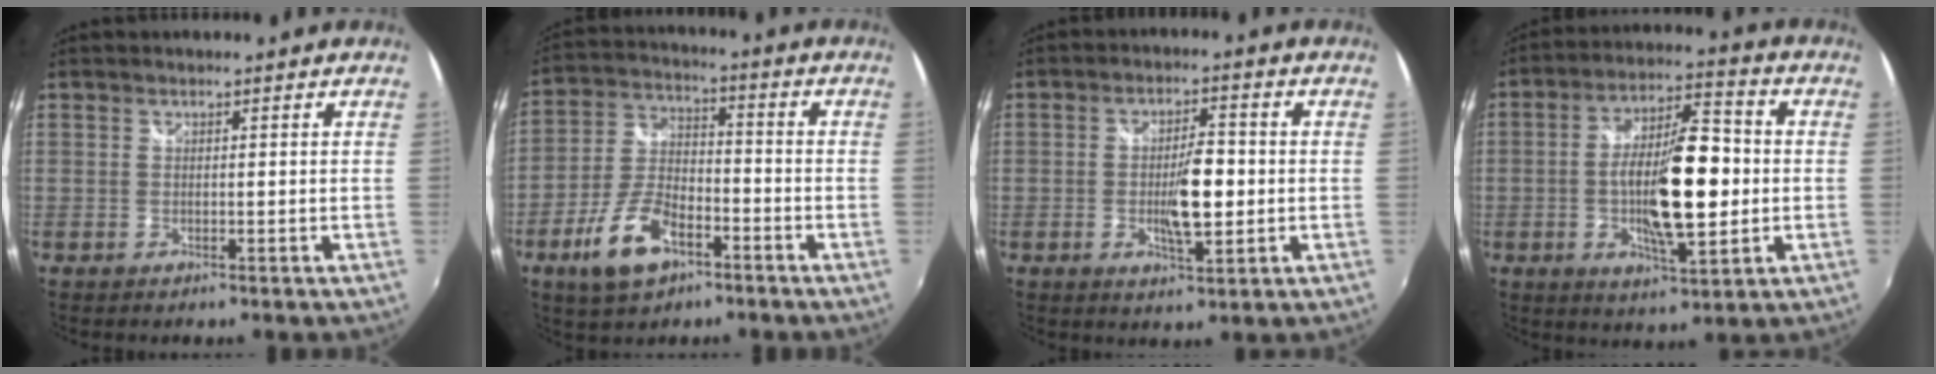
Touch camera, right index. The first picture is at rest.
{"total": 12.2, "force": [-6.5, 6.2, 8.2], "torque": [-0.178, 0.003, -0.117]}
{"total": 7.9, "force": [-1.0, 2.5, 7.4], "torque": [-0.130, -0.004, -0.015]}
{"total": 15.7, "force": [-1.6, 4.8, 14.9], "torque": [-0.262, 0.002, -0.029]}